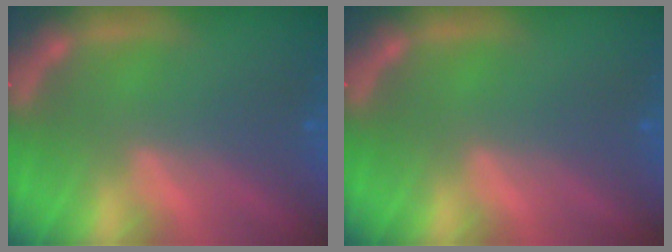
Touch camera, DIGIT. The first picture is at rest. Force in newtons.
{"total": 0.0}